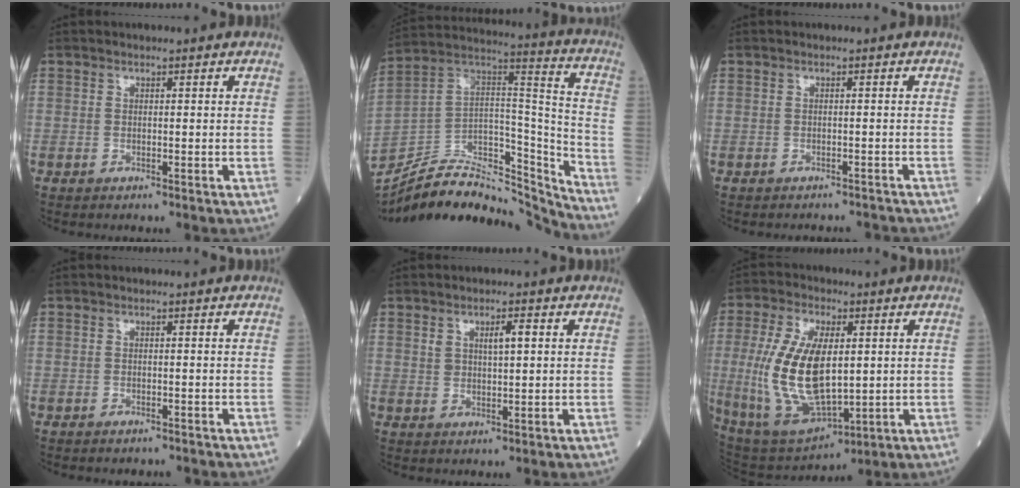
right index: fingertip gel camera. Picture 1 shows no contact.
{"total": 25.8, "force": [-24.0, 4.7, 8.4], "torque": [-0.151, 0.024, -0.385]}
{"total": 2.9, "force": [-2.8, 0.6, 0.7], "torque": [-0.004, 0.004, -0.032]}
{"total": 0.8, "force": [-0.7, 0.3, 0.2], "torque": [-0.005, 0.000, -0.010]}
{"total": 3.4, "force": [1.3, 1.1, 2.9], "torque": [-0.051, 0.003, 0.024]}
{"total": 16.5, "force": [0.6, 7.1, 14.9], "torque": [-0.312, -0.003, 0.027]}